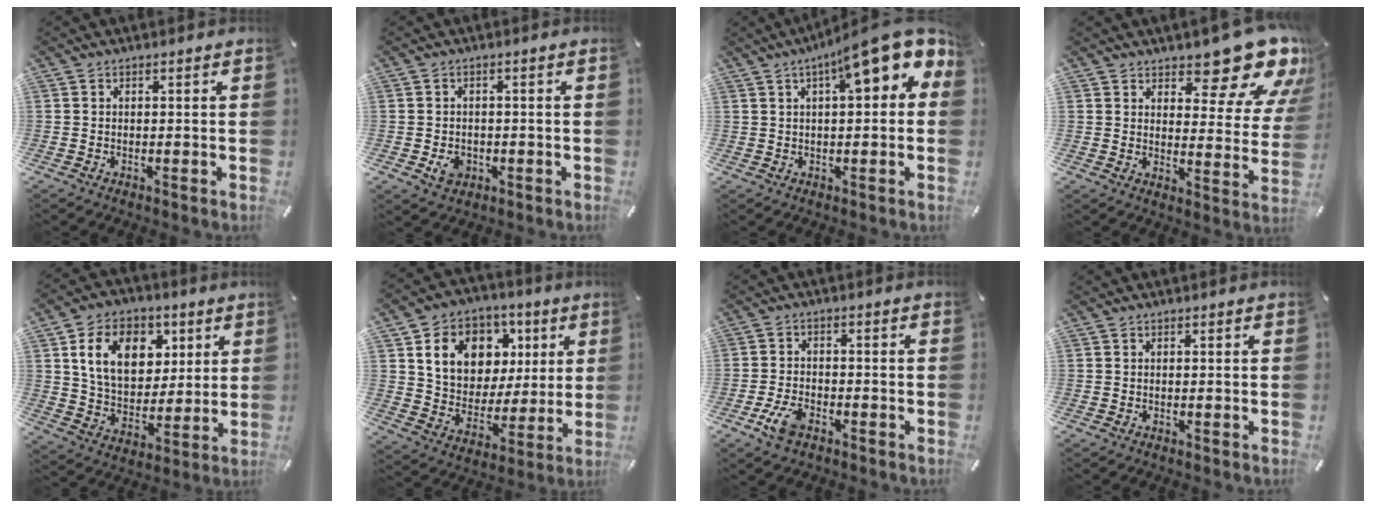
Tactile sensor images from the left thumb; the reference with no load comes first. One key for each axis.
{"total": 3.9, "fx": -1.2, "fy": 3.2, "fz": 1.9, "tx": -0.030, "ty": 0.001, "tz": -0.021}
{"total": 14.4, "fx": 7.2, "fy": 4.1, "fz": 11.8, "tx": -0.166, "ty": -0.045, "tz": 0.114}
{"total": 15.7, "fx": 12.0, "fy": 6.3, "fz": 8.0, "tx": -0.092, "ty": -0.097, "tz": 0.199}
{"total": 14.6, "fx": 5.7, "fy": 10.8, "fz": 7.9, "tx": -0.137, "ty": -0.001, "tz": 0.108}
{"total": 14.7, "fx": 5.3, "fy": 12.1, "fz": 6.3, "tx": -0.110, "ty": -0.011, "tz": 0.106}
{"total": 5.5, "fx": -3.2, "fy": 2.9, "fz": 3.4, "tx": -0.084, "ty": 0.008, "tz": -0.063}
{"total": 0.0}